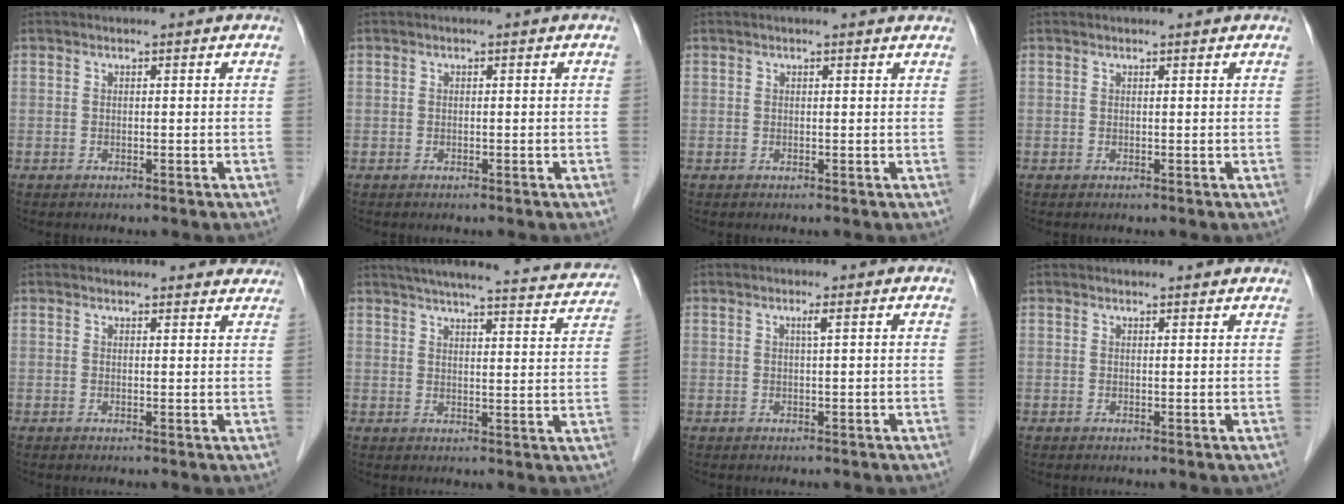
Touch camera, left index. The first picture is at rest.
{"total": 0.0}
{"total": 2.7, "force": [2.6, 0.2, 0.7], "torque": [-0.012, 0.007, 0.020]}
{"total": 1.6, "force": [1.6, 0.2, 0.3], "torque": [-0.013, 0.016, 0.019]}
{"total": 8.1, "force": [7.8, 2.2, 1.1], "torque": [0.014, 0.011, 0.066]}
{"total": 21.7, "force": [19.8, 2.8, 8.5], "torque": [-0.121, -0.008, 0.238]}
{"total": 0.9, "force": [0.4, -0.2, 0.8], "torque": [-0.021, 0.000, 0.011]}
{"total": 4.3, "force": [4.1, 1.0, 1.0], "torque": [-0.013, 0.018, 0.042]}